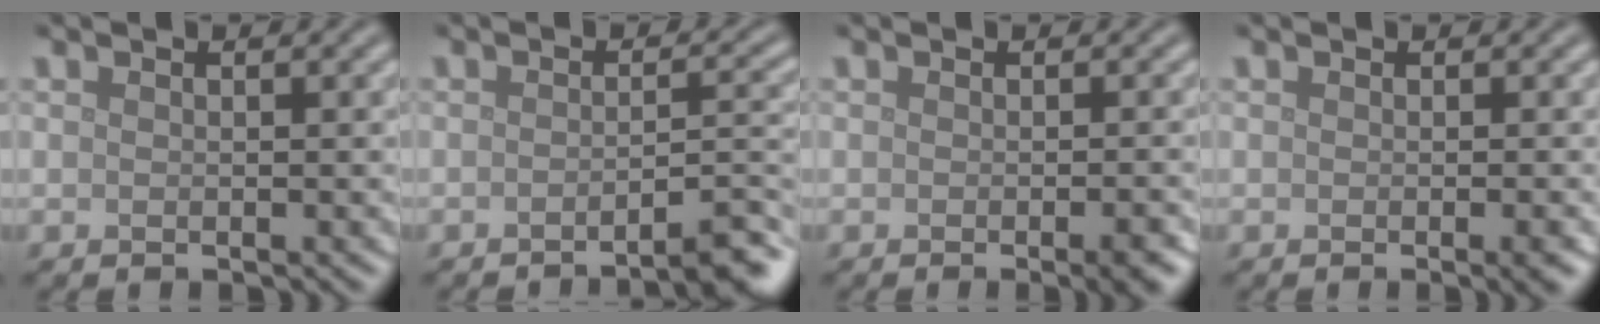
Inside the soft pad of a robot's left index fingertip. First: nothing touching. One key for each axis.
{"total": 4.0, "fx": -2.9, "fy": 0.6, "fz": 2.7, "tx": -0.022, "ty": 0.015, "tz": -0.050}
{"total": 2.5, "fx": -1.0, "fy": 0.6, "fz": 2.2, "tx": -0.022, "ty": -0.002, "tz": -0.016}
{"total": 1.6, "fx": -0.4, "fy": 0.4, "fz": 1.5, "tx": -0.014, "ty": -0.003, "tz": -0.007}